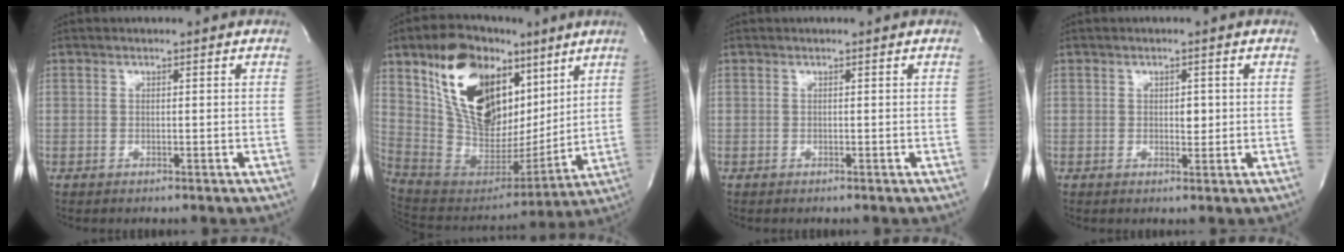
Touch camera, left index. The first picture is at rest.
{"total": 22.0, "force": [10.4, 12.1, 15.2], "torque": [-0.279, 0.024, 0.190]}
{"total": 0.0}
{"total": 2.0, "force": [-0.1, 1.1, 1.6], "torque": [-0.022, -0.005, -0.001]}